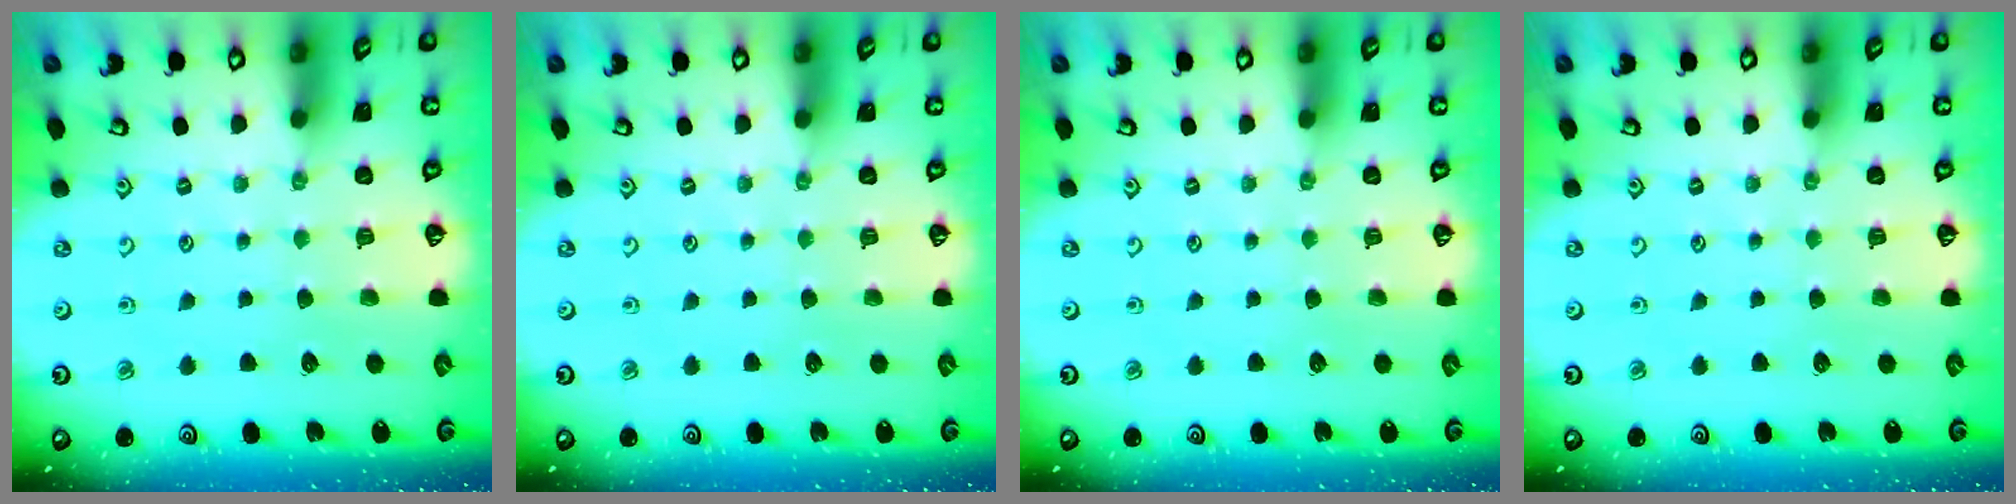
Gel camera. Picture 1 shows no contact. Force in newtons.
{"total": 0.0}
{"total": 0.0}
{"total": 0.0}